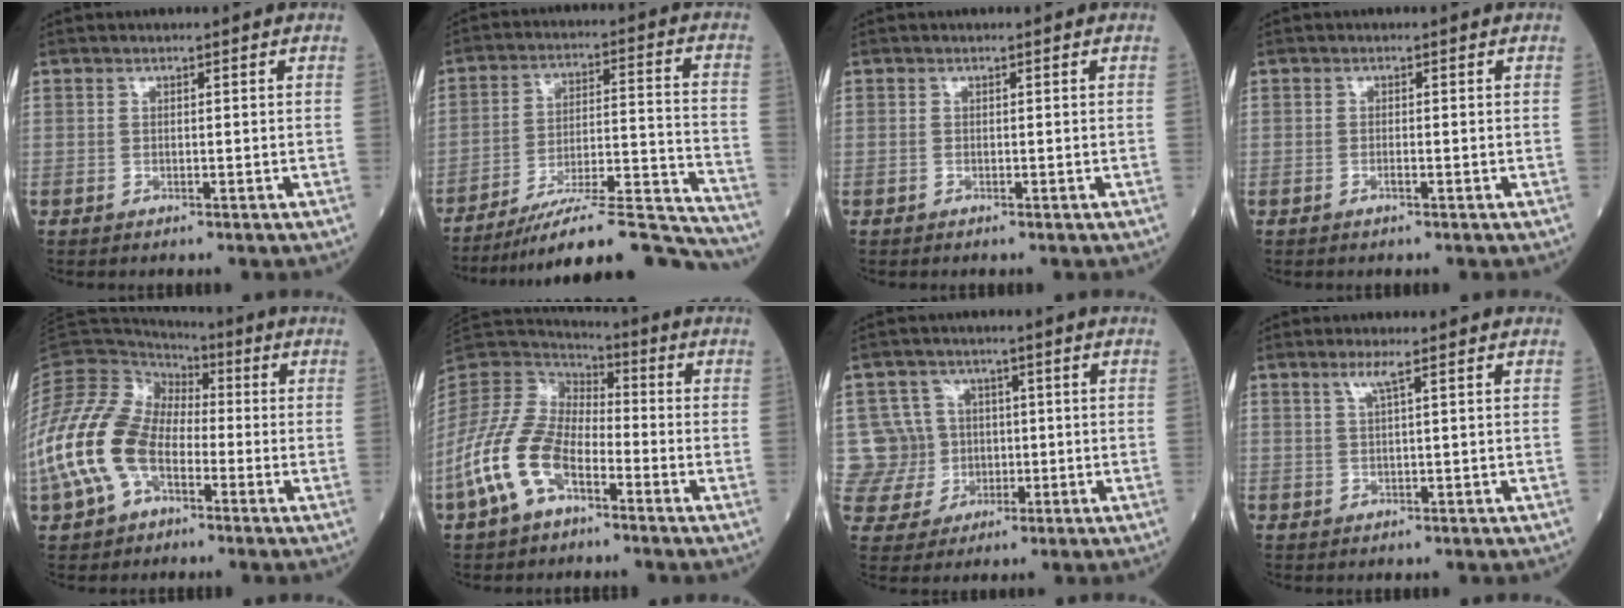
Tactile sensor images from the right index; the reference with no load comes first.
{"total": 20.4, "force": [-18.9, 0.4, 7.4], "torque": [-0.083, 0.022, -0.285]}
{"total": 0.0}
{"total": 0.6, "force": [-0.4, 0.1, 0.5], "torque": [-0.014, 0.000, -0.007]}
{"total": 14.2, "force": [-4.2, 9.1, 10.1], "torque": [-0.249, 0.019, -0.083]}
{"total": 12.6, "force": [-5.8, 6.4, 9.1], "torque": [-0.216, 0.008, -0.118]}
{"total": 8.3, "force": [0.6, 8.3, 0.6], "torque": [-0.020, 0.025, 0.023]}
{"total": 1.9, "force": [1.0, -0.4, 1.5], "torque": [-0.038, 0.003, 0.022]}